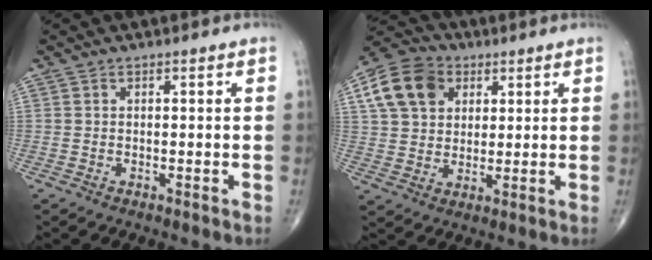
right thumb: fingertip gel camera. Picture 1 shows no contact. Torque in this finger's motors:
{"motor_torque": [-0.25, 1.62, 1.08, 0.54, 0.05]}